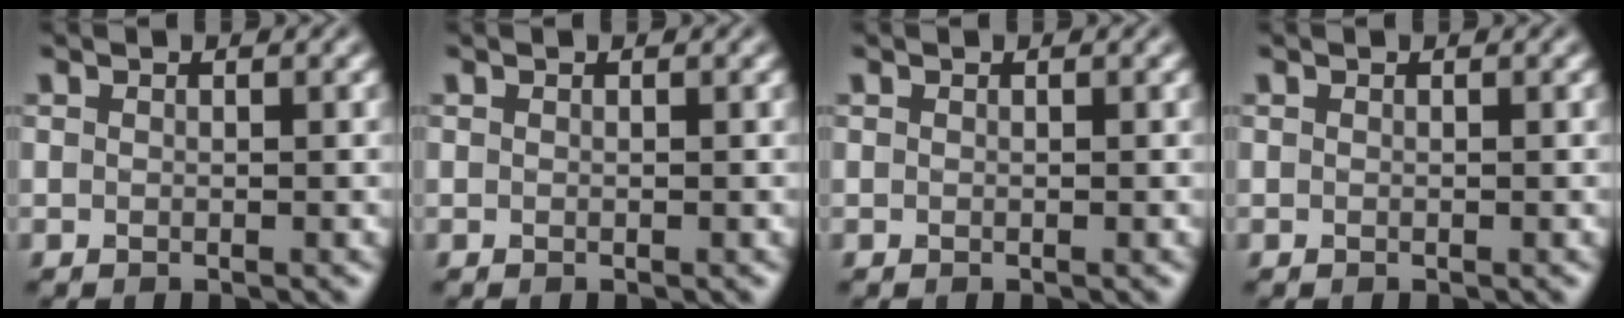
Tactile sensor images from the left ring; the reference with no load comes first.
{"total": 0.0}
{"total": 0.0}
{"total": 0.0}